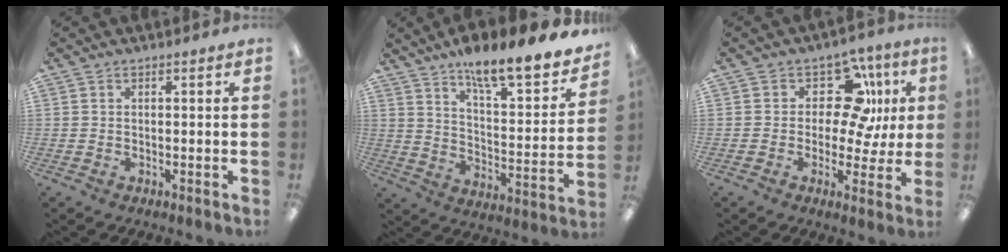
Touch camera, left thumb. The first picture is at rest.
{"total": 14.6, "force": [12.5, 3.4, 6.7], "torque": [-0.107, -0.087, 0.213]}
{"total": 13.3, "force": [4.6, 8.8, 8.9], "torque": [-0.137, -0.014, 0.088]}